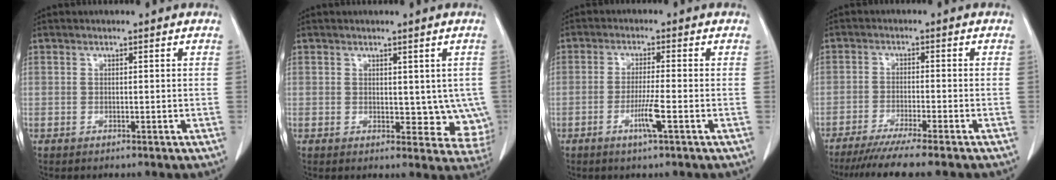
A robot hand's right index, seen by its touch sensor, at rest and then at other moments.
{"total": 6.7, "force": [0.6, 4.1, 5.3], "torque": [-0.032, -0.008, 0.012]}
{"total": 4.4, "force": [-1.8, -0.4, 4.0], "torque": [-0.077, -0.010, -0.037]}
{"total": 10.1, "force": [-8.6, -0.8, 5.3], "torque": [-0.061, -0.029, -0.134]}